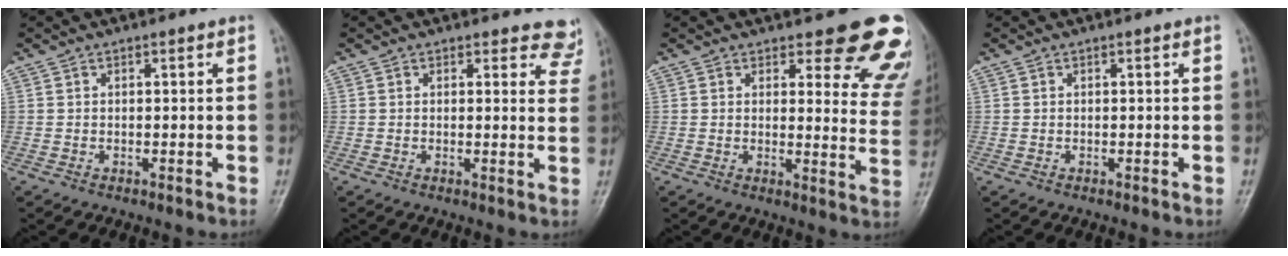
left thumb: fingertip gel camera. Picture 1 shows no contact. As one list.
[{"total": 6.2, "force": [5.6, 2.6, 0.4], "torque": [0.044, -0.028, 0.032]}, {"total": 14.8, "force": [11.4, 5.2, 7.9], "torque": [-0.034, -0.077, 0.109]}, {"total": 0.0}]